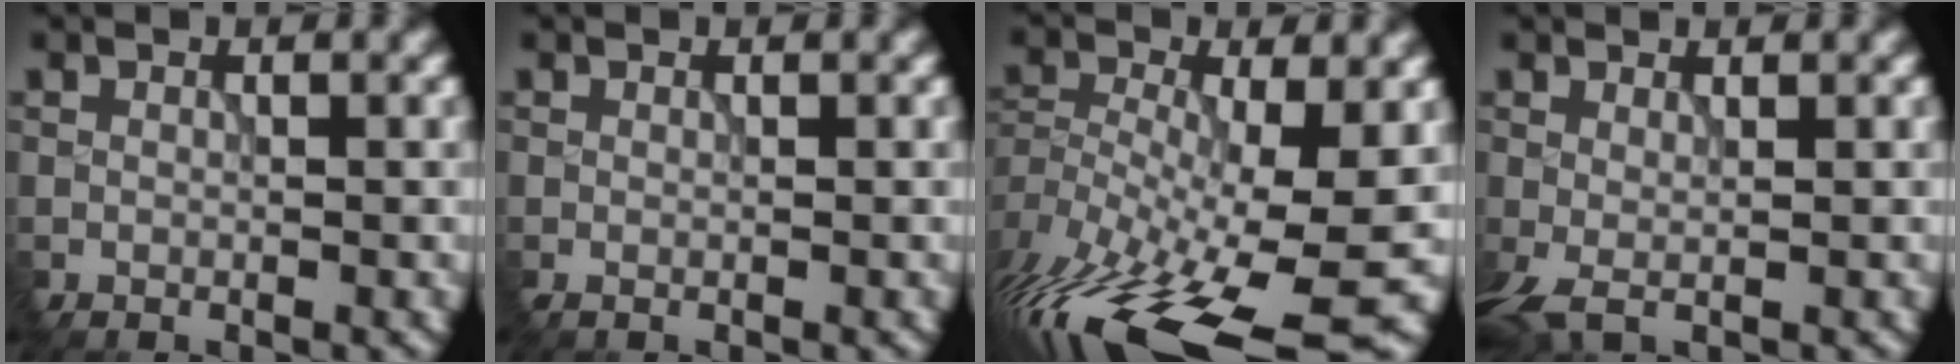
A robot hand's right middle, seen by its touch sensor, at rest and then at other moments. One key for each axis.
{"total": 0.0}
{"total": 14.2, "fx": -6.9, "fy": 4.9, "fz": 11.4, "tx": -0.231, "ty": -0.020, "tz": -0.104}
{"total": 1.7, "fx": 0.2, "fy": 0.3, "fz": 1.7, "tx": -0.033, "ty": 0.004, "tz": 0.001}